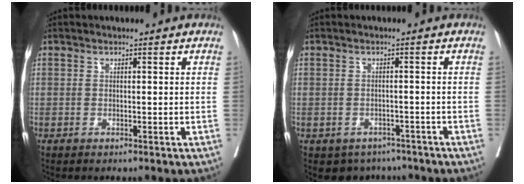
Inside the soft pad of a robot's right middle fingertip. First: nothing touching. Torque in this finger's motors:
{"motor_torque": [0.48, -0.49, 0.00, 0.00]}